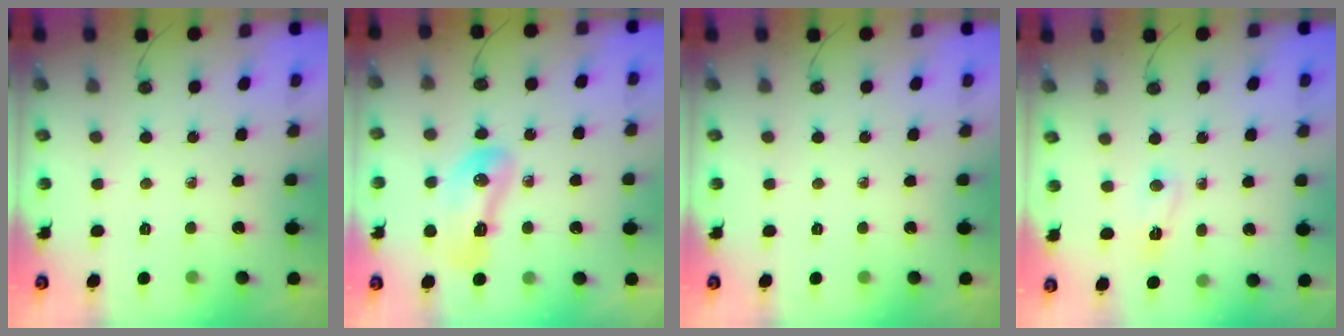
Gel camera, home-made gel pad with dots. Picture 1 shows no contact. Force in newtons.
{"total": 11.4, "press": 11.1, "slide": 2.8}
{"total": 0.0}
{"total": 2.4, "press": 2.2, "slide": 0.8}